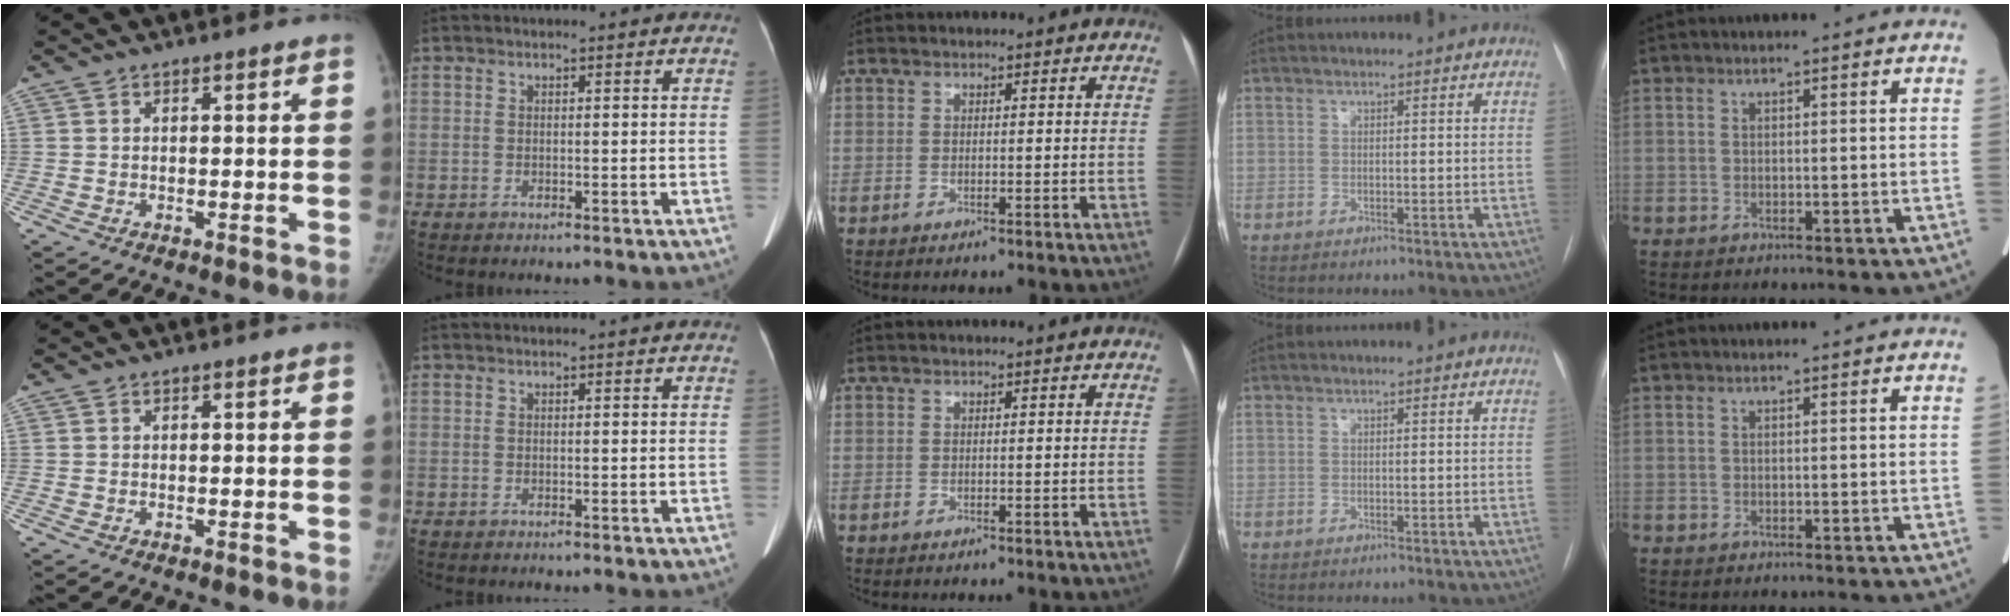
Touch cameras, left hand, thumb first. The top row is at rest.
{}